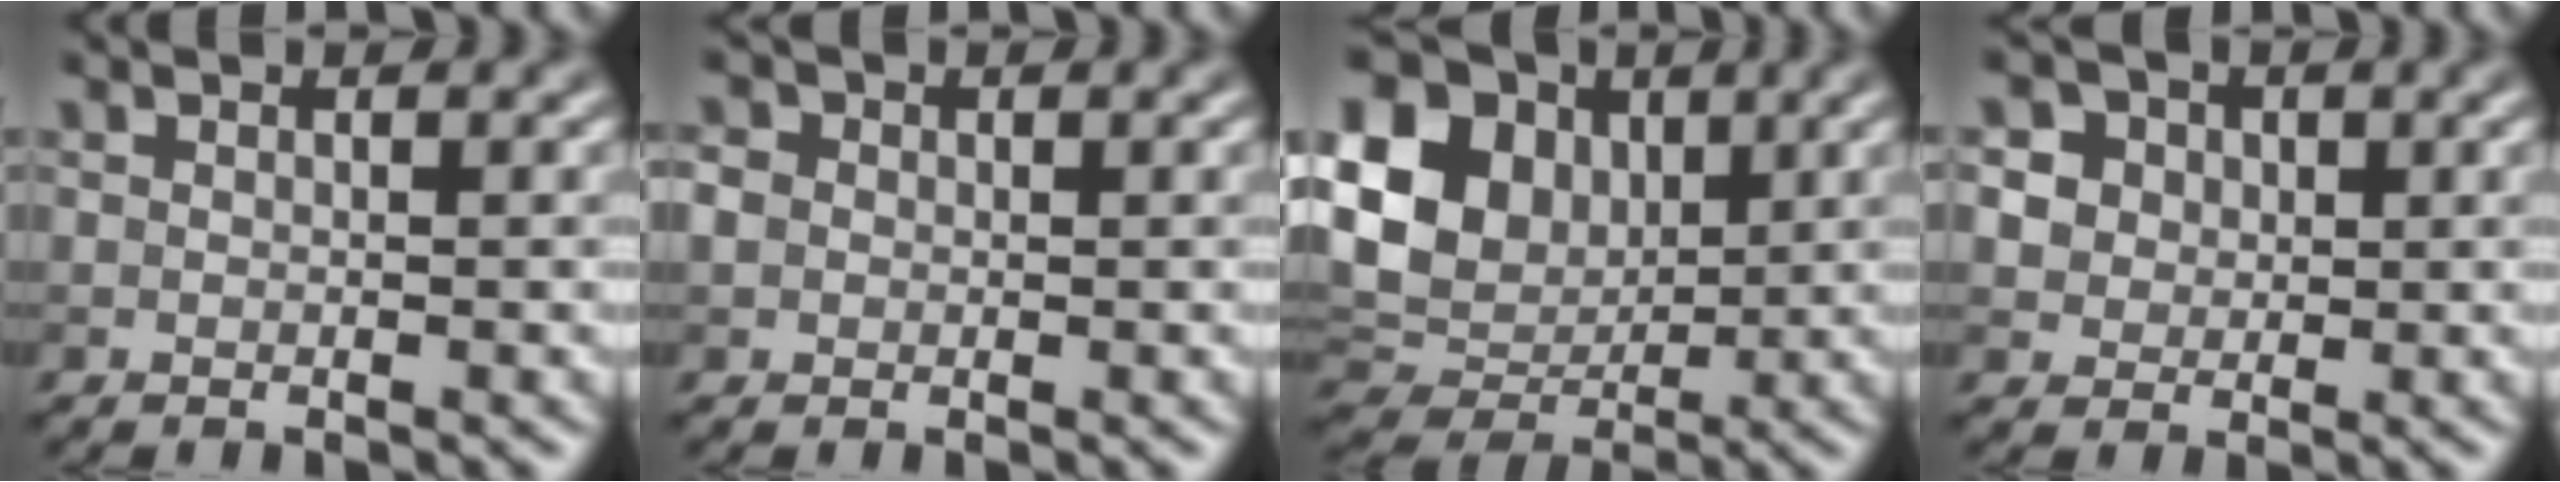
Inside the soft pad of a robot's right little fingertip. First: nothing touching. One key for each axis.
{"total": 1.2, "fx": -0.1, "fy": 1.1, "fz": 0.4, "tx": -0.005, "ty": 0.002, "tz": -0.009}
{"total": 13.2, "fx": 3.4, "fy": 10.3, "fz": 7.5, "tx": -0.179, "ty": 0.027, "tz": 0.054}
{"total": 6.4, "fx": 2.7, "fy": 5.2, "fz": 2.5, "tx": -0.047, "ty": 0.021, "tz": 0.038}